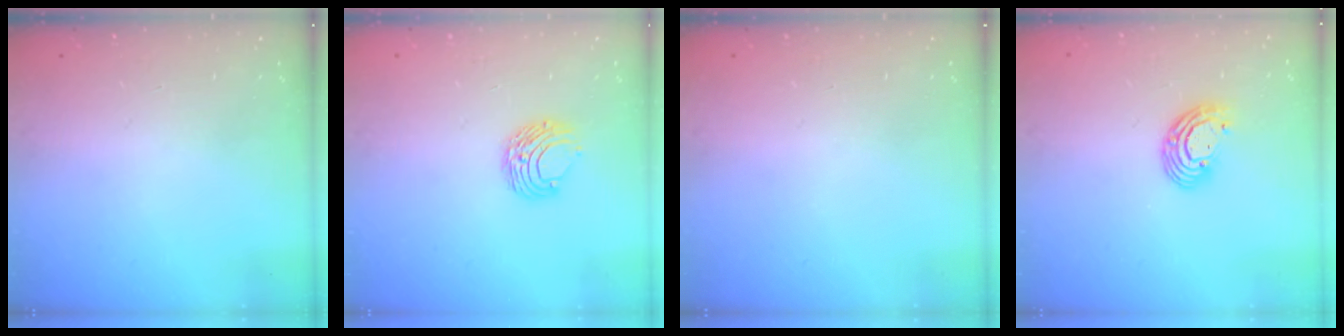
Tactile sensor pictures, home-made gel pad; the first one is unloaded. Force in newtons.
{"total": 7.7, "press": 7.7, "slide": 0.3}
{"total": 0.0}
{"total": 8.4, "press": 8.3, "slide": 1.4}